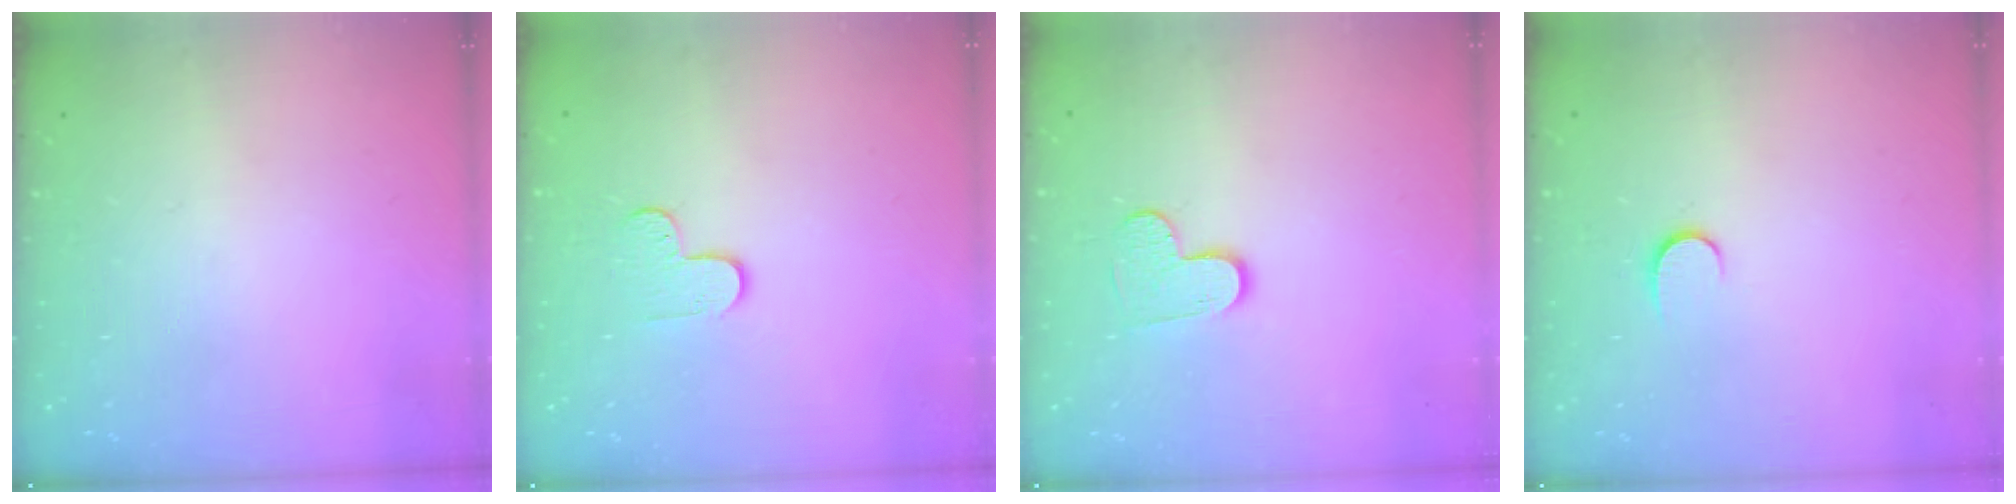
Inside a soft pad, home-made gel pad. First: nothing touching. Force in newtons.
{"total": 4.5, "press": 4.5, "slide": 0.4}
{"total": 6.3, "press": 6.3, "slide": 0.1}
{"total": 5.7, "press": 5.7, "slide": 0.5}